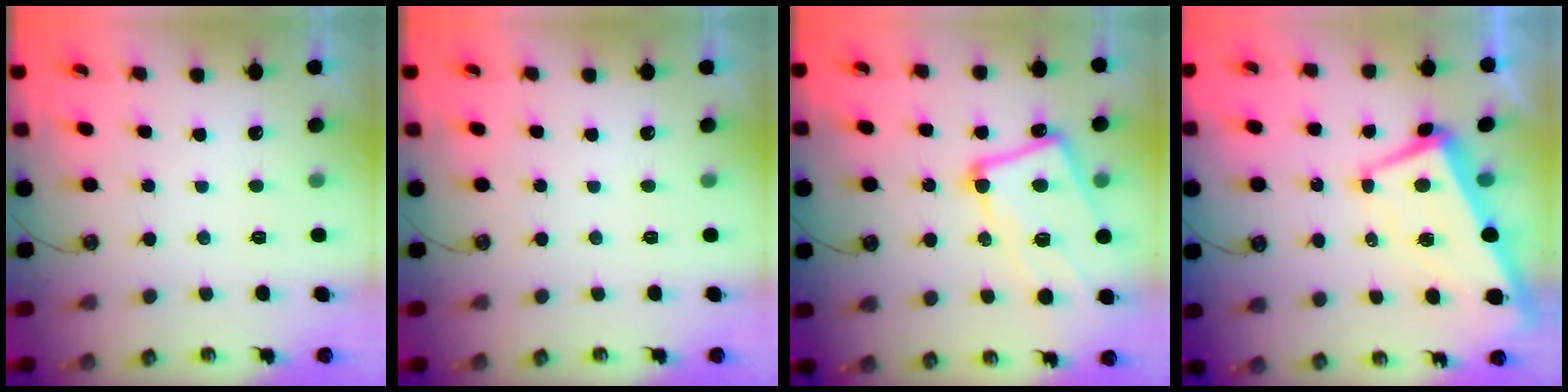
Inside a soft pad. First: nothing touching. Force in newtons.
{"total": 0.0}
{"total": 10.7, "press": 10.6, "slide": 1.6}
{"total": 1.9, "press": 1.7, "slide": 1.0}